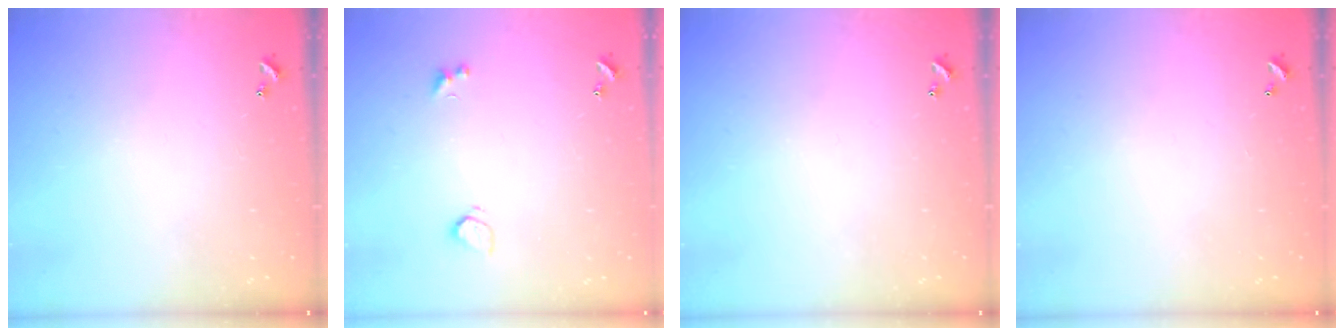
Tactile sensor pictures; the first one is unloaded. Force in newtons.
{"total": 2.1, "press": 1.8, "slide": 1.2}
{"total": 0.0}
{"total": 2.9, "press": 2.9, "slide": 0.1}